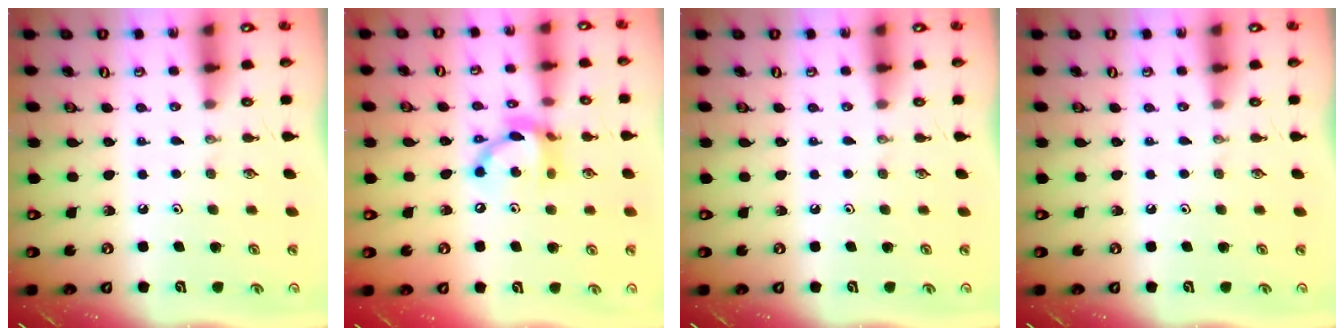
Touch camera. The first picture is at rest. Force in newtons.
{"total": 11.9, "press": 11.9, "slide": 0.9}
{"total": 0.0}
{"total": 0.0}